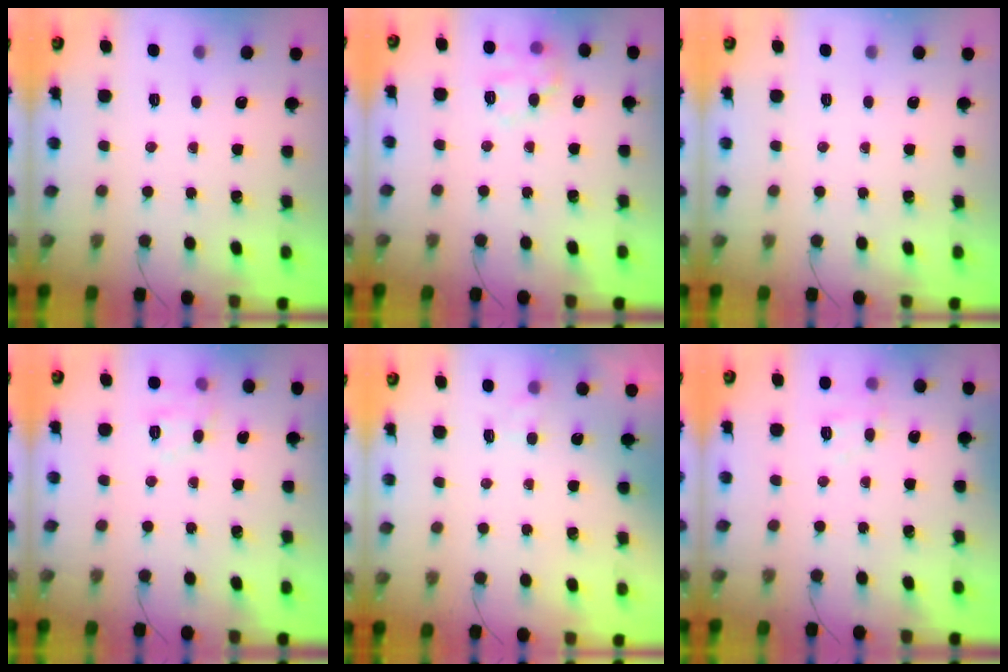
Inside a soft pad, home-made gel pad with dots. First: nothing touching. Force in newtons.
{"total": 10.4, "press": 10.4, "slide": 0.2}
{"total": 0.0}
{"total": 8.5, "press": 8.4, "slide": 1.5}
{"total": 1.9, "press": 1.4, "slide": 1.2}
{"total": 7.2, "press": 7.1, "slide": 1.4}